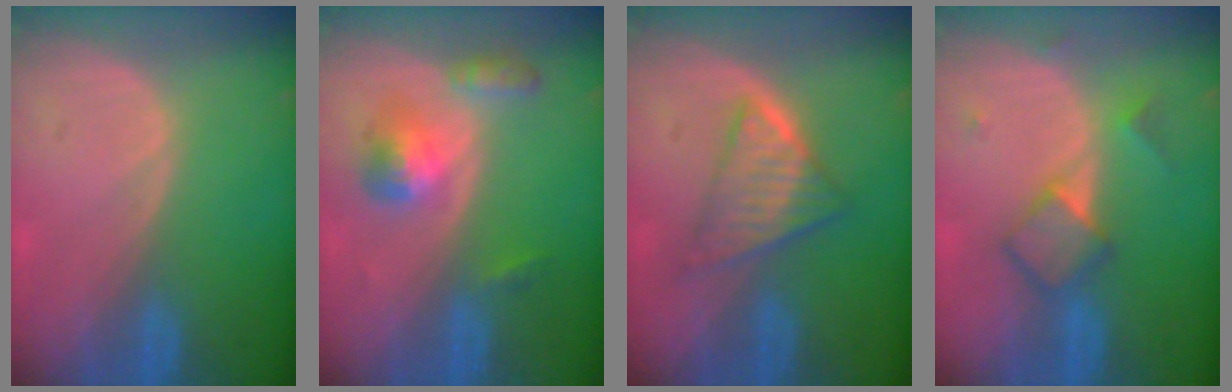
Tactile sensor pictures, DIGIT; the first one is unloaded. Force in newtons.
{"total": 5.4, "press": 5.0, "slide": 2.2}
{"total": 5.9, "press": 5.7, "slide": 1.8}
{"total": 5.0, "press": 4.9, "slide": 1.0}